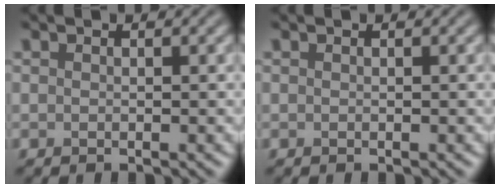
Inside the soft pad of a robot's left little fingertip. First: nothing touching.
{"total": 0.0}